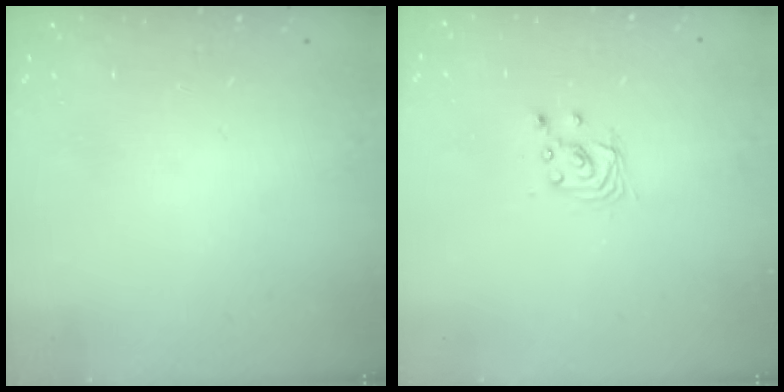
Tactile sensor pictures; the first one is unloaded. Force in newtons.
{"total": 2.9, "press": 2.9, "slide": 0.2}